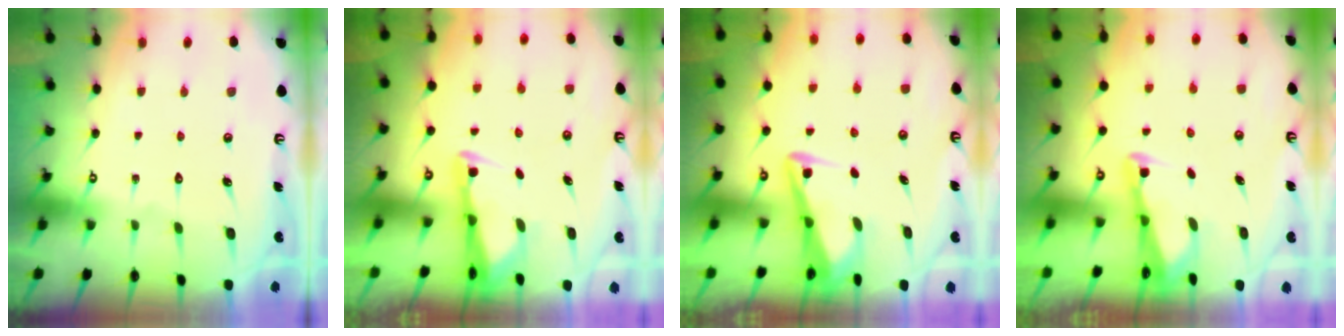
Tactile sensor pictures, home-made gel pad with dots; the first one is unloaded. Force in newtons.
{"total": 2.7, "press": 2.6, "slide": 0.5}
{"total": 3.8, "press": 3.8, "slide": 0.4}
{"total": 2.5, "press": 2.5, "slide": 0.2}